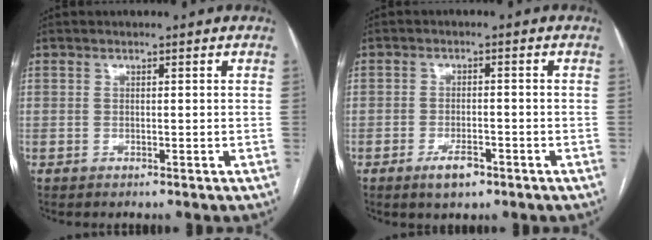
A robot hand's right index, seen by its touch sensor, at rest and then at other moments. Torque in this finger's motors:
{"motor_torque": [0.19, 0.15, 0.02, 0.00]}